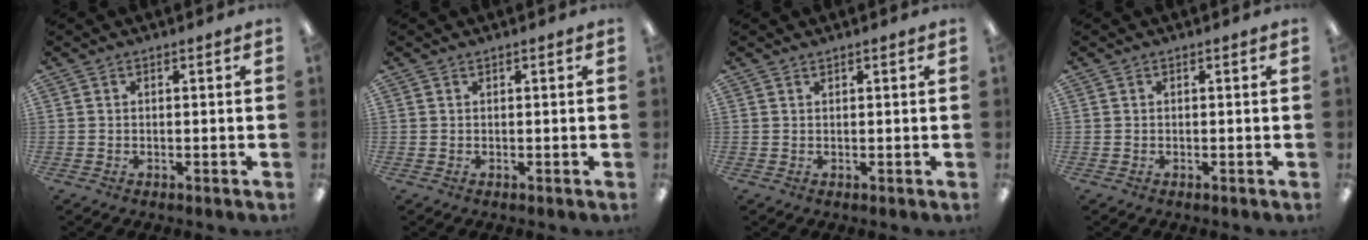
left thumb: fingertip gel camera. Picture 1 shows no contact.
{"total": 0.0}
{"total": 0.6, "force": [0.5, 0.1, 0.3], "torque": [-0.006, 0.001, 0.008]}
{"total": 0.0}